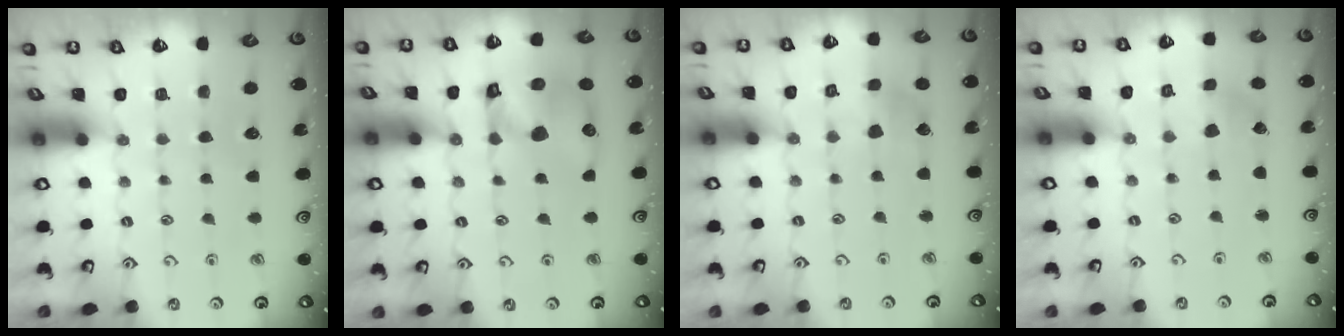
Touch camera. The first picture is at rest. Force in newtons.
{"total": 12.6, "press": 12.5, "slide": 1.6}
{"total": 4.8, "press": 4.7, "slide": 0.5}
{"total": 1.1, "press": 1.0, "slide": 0.1}